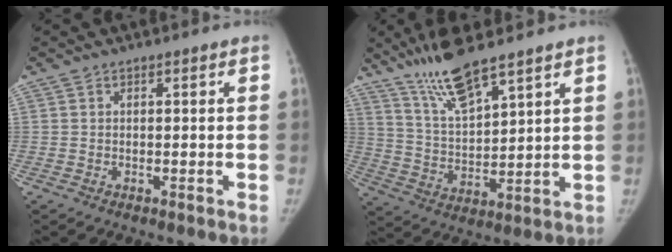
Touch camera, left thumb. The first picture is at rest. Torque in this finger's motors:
{"motor_torque": [0.06, -0.06, 0.16, -0.15, 0.10]}